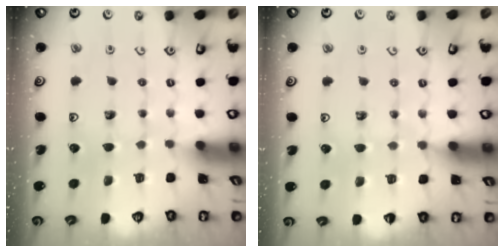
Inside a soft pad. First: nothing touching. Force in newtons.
{"total": 5.3, "press": 5.2, "slide": 1.1}